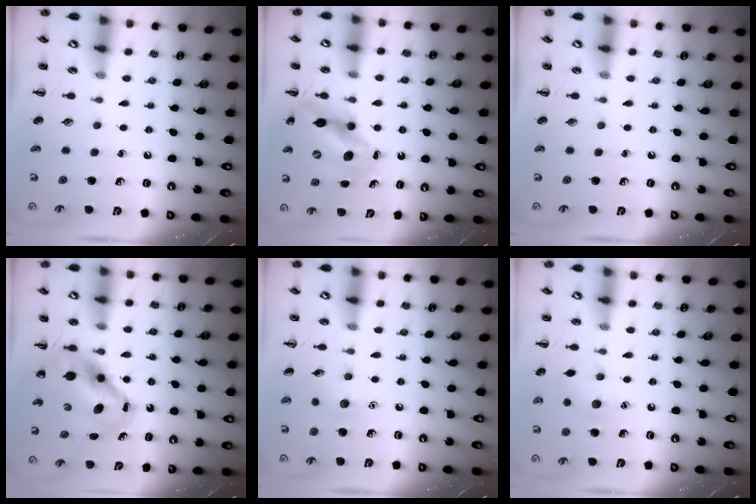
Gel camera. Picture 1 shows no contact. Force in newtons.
{"total": 11.4, "press": 11.0, "slide": 3.0}
{"total": 0.0}
{"total": 7.1, "press": 6.8, "slide": 2.0}
{"total": 5.6, "press": 5.4, "slide": 1.7}
{"total": 6.0, "press": 5.8, "slide": 1.4}